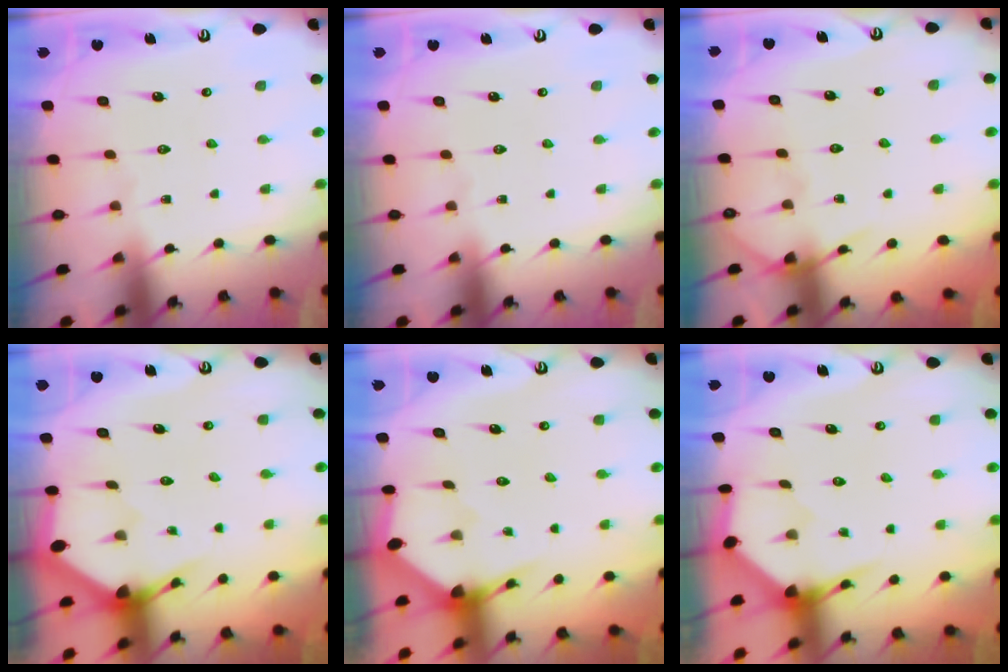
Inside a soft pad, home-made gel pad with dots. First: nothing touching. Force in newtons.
{"total": 0.0}
{"total": 5.8, "press": 5.8, "slide": 0.7}
{"total": 2.9, "press": 2.9, "slide": 0.2}
{"total": 2.9, "press": 2.9, "slide": 0.3}
{"total": 4.0, "press": 3.9, "slide": 0.3}